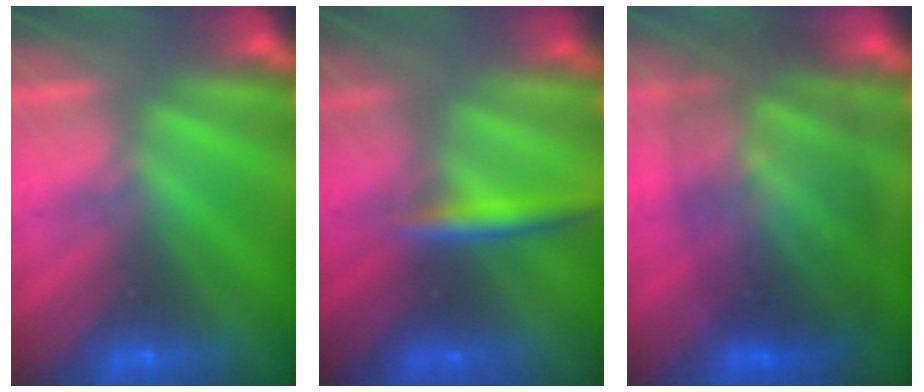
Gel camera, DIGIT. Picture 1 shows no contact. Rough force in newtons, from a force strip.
{"total": 2.9}
{"total": 8.5}